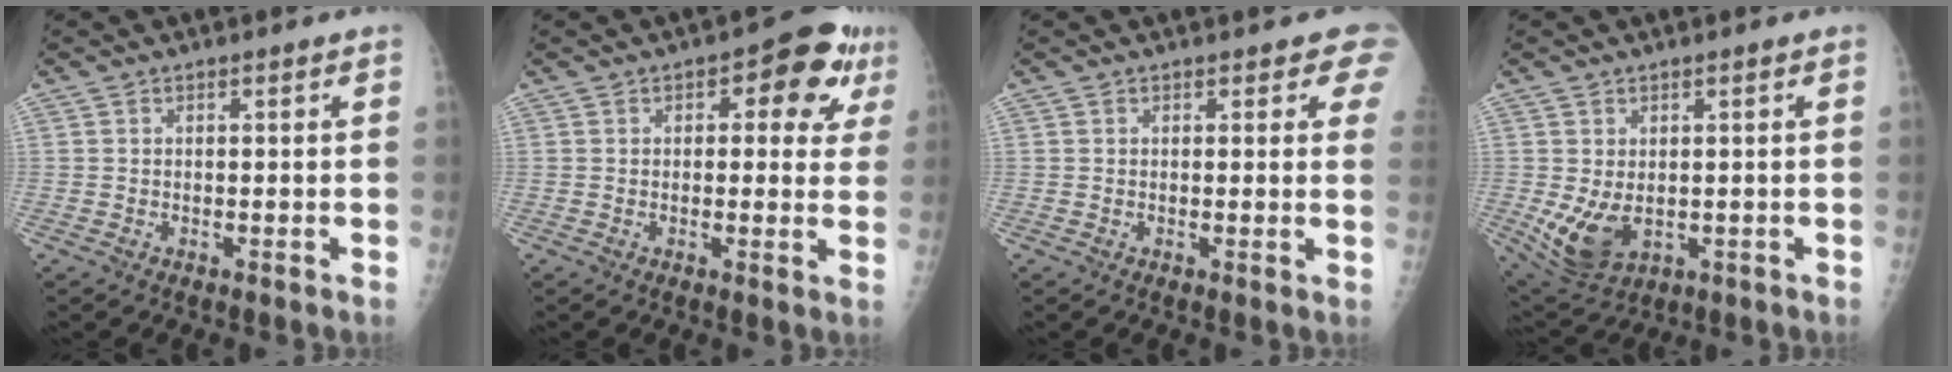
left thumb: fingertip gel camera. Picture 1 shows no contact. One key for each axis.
{"total": 10.1, "fx": 3.7, "fy": 5.1, "fz": 7.9, "tx": -0.052, "ty": 0.006, "tz": 0.036}
{"total": 4.1, "fx": 2.6, "fy": 1.7, "fz": 2.5, "tx": 0.004, "ty": -0.006, "tz": 0.020}
{"total": 8.0, "fx": -0.8, "fy": 5.1, "fz": 6.2, "tx": -0.109, "ty": -0.009, "tz": 0.004}